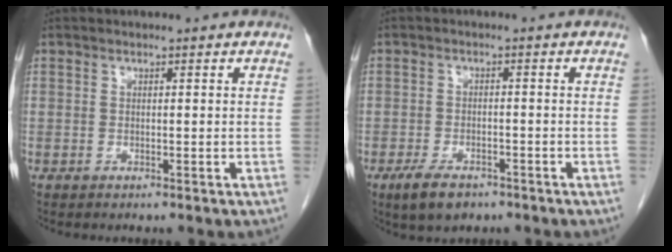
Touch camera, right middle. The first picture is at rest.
{"total": 5.2, "force": [-3.5, 2.4, 3.0], "torque": [-0.061, -0.005, -0.053]}